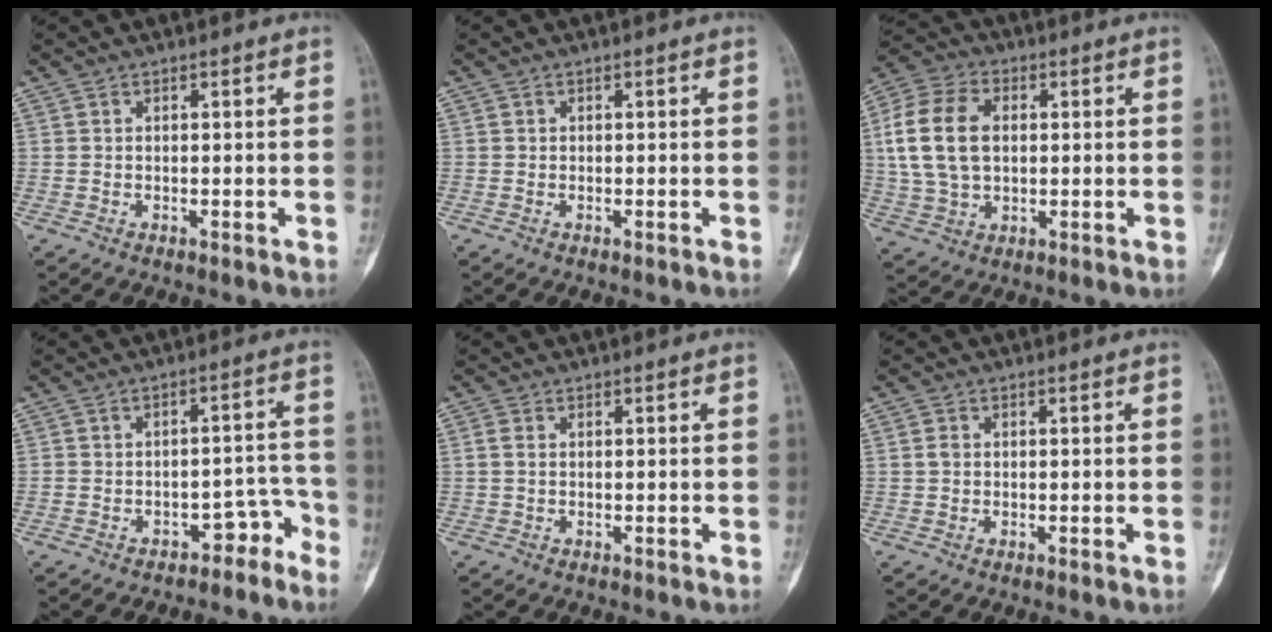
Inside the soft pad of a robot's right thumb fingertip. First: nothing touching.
{"total": 0.0}
{"total": 14.2, "force": [1.8, 9.5, 10.4], "torque": [-0.196, 0.009, 0.032]}
{"total": 5.2, "force": [-4.0, 3.0, 1.5], "torque": [0.009, 0.072, -0.054]}
{"total": 1.3, "force": [0.1, 0.8, 0.9], "torque": [-0.022, 0.001, 0.000]}
{"total": 1.4, "force": [0.1, 1.1, 0.7], "torque": [-0.011, 0.002, 0.000]}